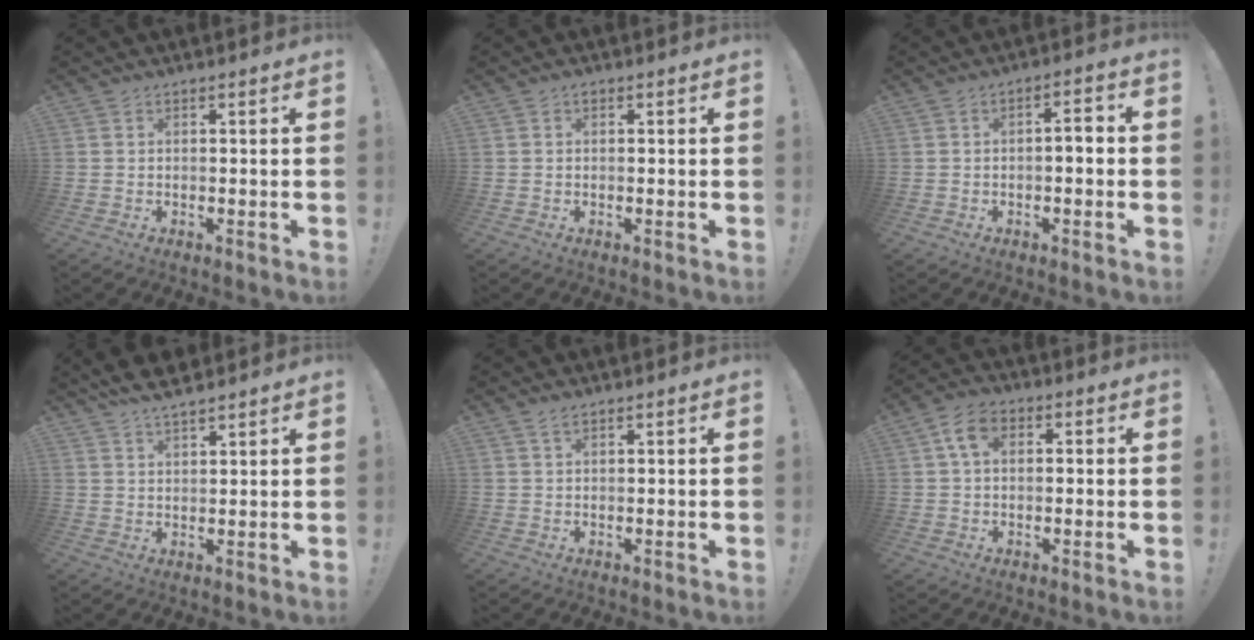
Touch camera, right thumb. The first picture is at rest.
{"total": 0.0}
{"total": 3.6, "force": [-0.9, 1.1, 3.3], "torque": [-0.051, 0.007, -0.020]}
{"total": 5.6, "force": [4.8, 1.5, 2.3], "torque": [-0.036, -0.024, 0.089]}
{"total": 1.7, "force": [1.2, 0.6, 1.0], "torque": [-0.020, -0.001, 0.023]}
{"total": 7.1, "force": [1.5, 5.1, 4.7], "torque": [-0.083, 0.013, 0.027]}